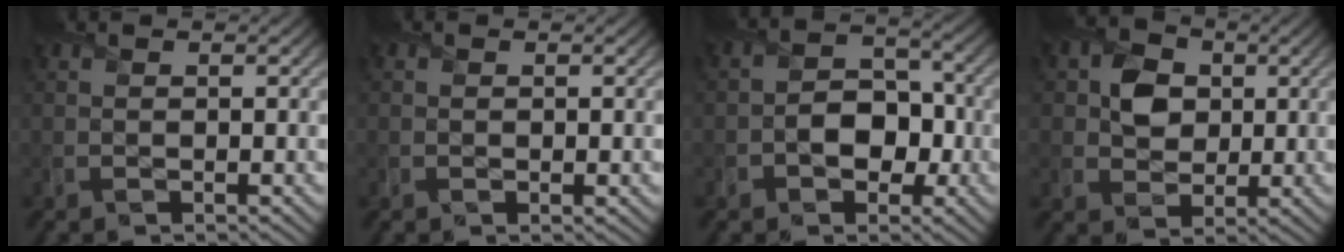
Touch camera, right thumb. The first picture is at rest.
{"total": 1.1, "force": [-0.2, 0.8, 0.7], "torque": [-0.011, -0.007, -0.005]}
{"total": 5.4, "force": [-1.6, 4.1, 3.2], "torque": [-0.022, 0.003, -0.044]}
{"total": 5.2, "force": [0.9, 4.5, 2.5], "torque": [-0.056, 0.006, 0.002]}